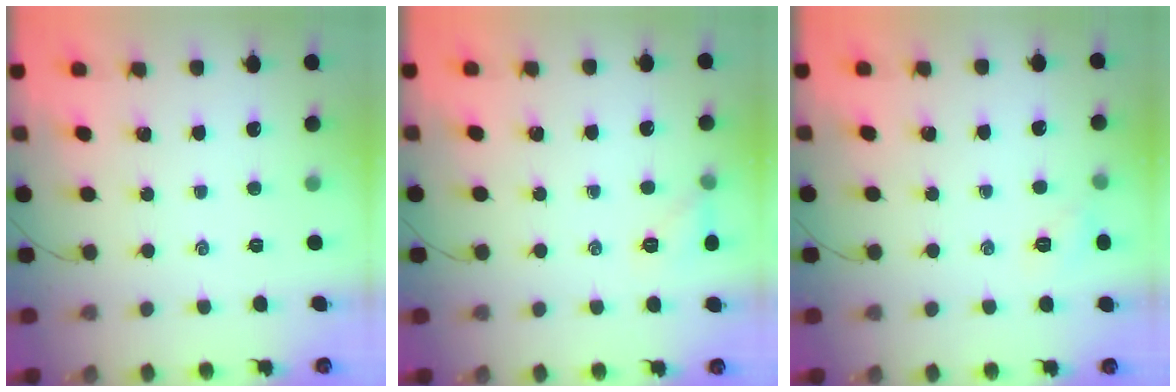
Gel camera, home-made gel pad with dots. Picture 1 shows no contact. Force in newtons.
{"total": 6.0, "press": 5.8, "slide": 1.5}
{"total": 5.1, "press": 4.9, "slide": 1.5}